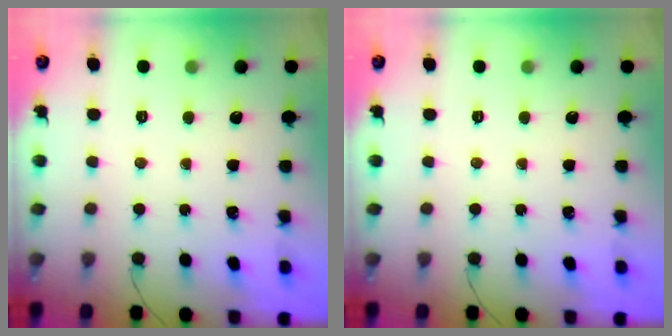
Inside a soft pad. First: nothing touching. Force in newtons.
{"total": 0.0}